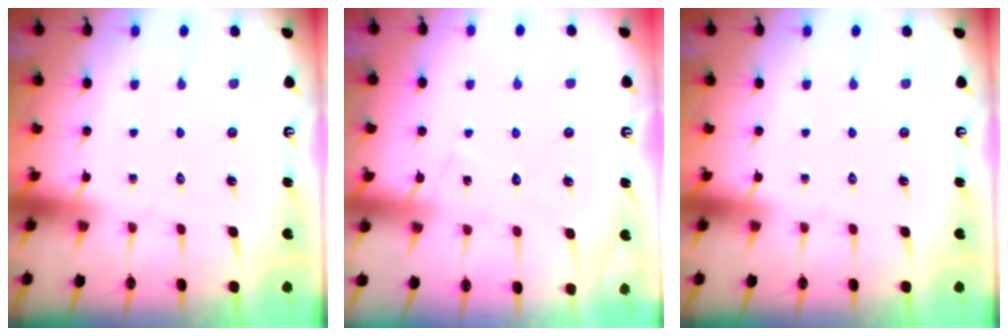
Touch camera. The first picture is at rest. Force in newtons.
{"total": 6.8, "press": 6.8, "slide": 0.4}
{"total": 0.0}